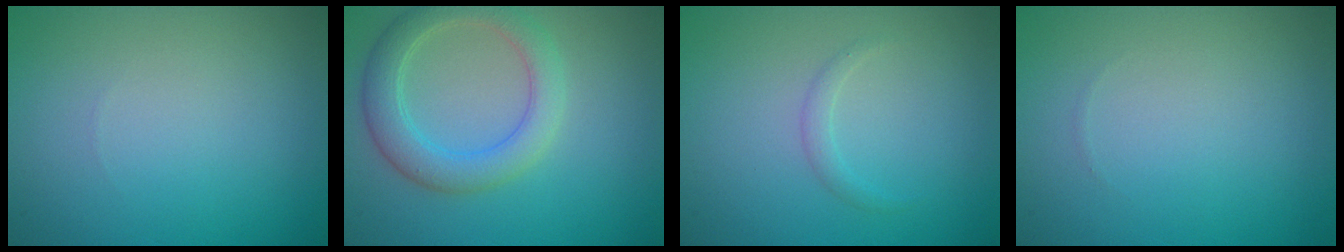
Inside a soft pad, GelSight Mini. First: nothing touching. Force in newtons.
{"total": 4.1, "press": 4.1, "slide": 0.1}
{"total": 0.9, "press": 0.9, "slide": 0.0}
{"total": 0.0}